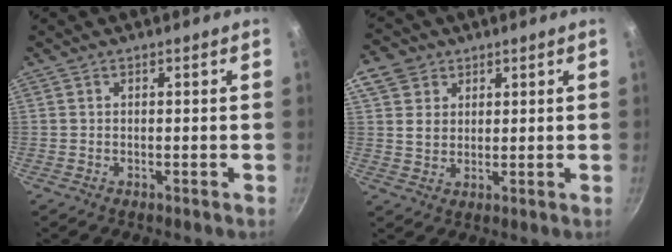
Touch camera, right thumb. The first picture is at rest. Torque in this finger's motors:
{"motor_torque": [-0.05, 0.40, 0.79, 0.63, 0.20]}